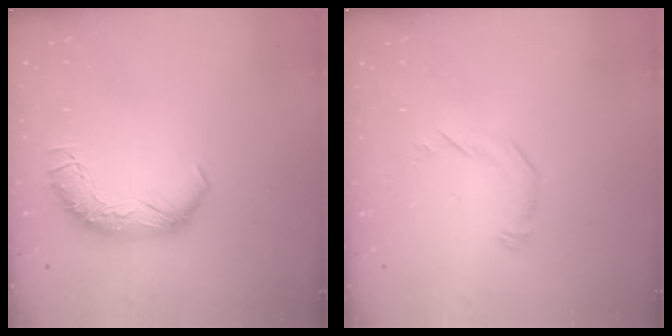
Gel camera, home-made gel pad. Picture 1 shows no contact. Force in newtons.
{"total": 6.2, "press": 6.1, "slide": 1.2}